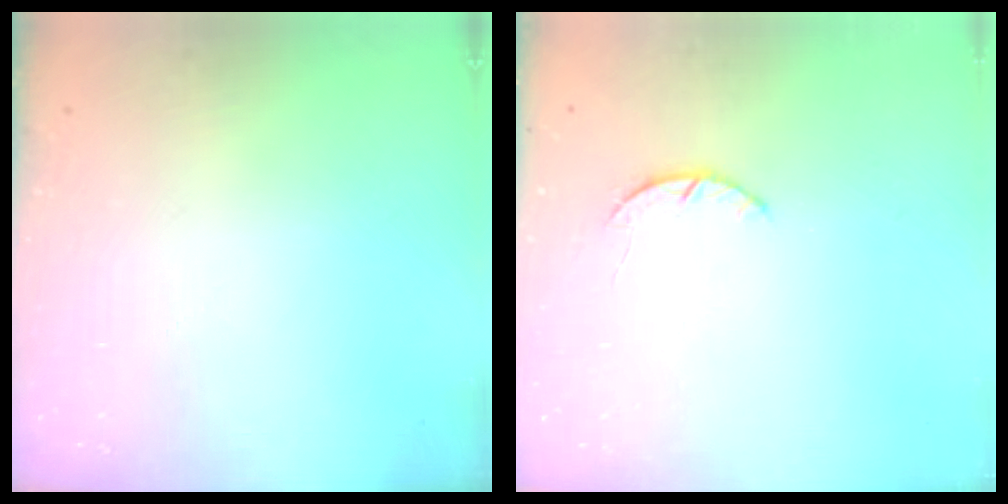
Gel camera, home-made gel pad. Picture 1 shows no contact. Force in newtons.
{"total": 2.5, "press": 2.5, "slide": 0.5}